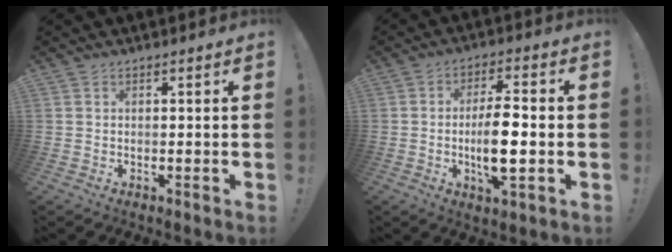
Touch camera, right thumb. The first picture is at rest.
{"total": 11.4, "force": [-1.7, 3.4, 10.7], "torque": [-0.200, -0.005, -0.038]}